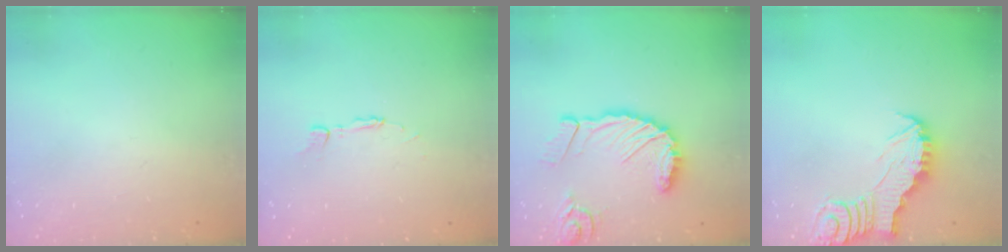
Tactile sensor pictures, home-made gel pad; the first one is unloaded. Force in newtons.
{"total": 2.7, "press": 2.7, "slide": 0.2}
{"total": 15.3, "press": 15.2, "slide": 1.8}
{"total": 2.6, "press": 2.6, "slide": 0.2}